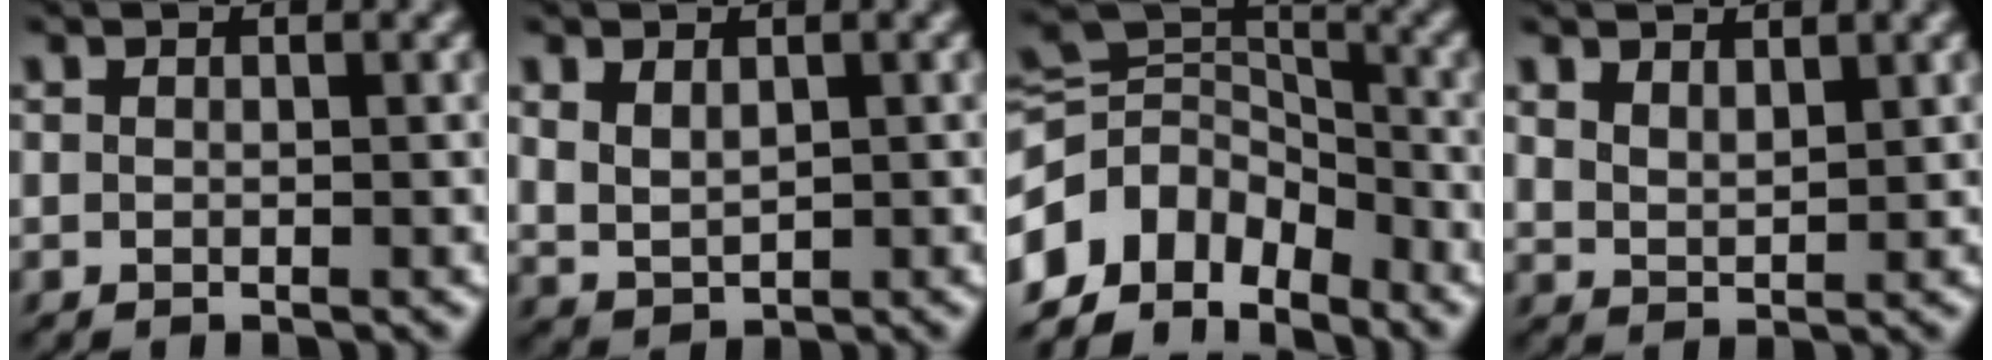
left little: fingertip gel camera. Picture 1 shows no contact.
{"total": 2.1, "force": [0.9, 1.3, 1.4], "torque": [-0.036, -0.003, 0.024]}
{"total": 8.8, "force": [-5.5, 5.6, 4.0], "torque": [-0.083, 0.018, -0.116]}
{"total": 2.0, "force": [1.5, 0.8, 1.1], "torque": [-0.029, -0.004, 0.034]}